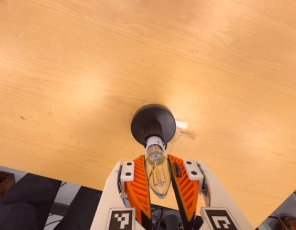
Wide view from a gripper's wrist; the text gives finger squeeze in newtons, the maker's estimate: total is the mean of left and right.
{"total": 11.7, "left": 11.3, "right": 12.1}